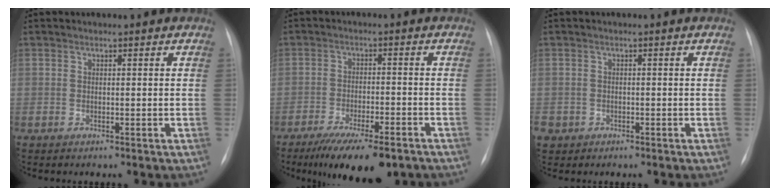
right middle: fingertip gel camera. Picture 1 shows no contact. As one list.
[{"total": 11.9, "force": [-8.7, 3.1, 7.5], "torque": [-0.118, -0.018, -0.130]}, {"total": 2.8, "force": [-1.5, 2.3, 0.6], "torque": [-0.009, 0.002, -0.024]}]